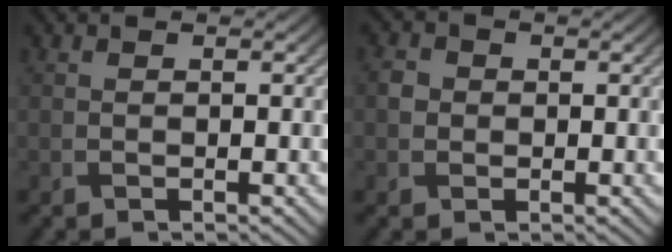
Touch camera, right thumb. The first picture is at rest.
{"total": 1.8, "force": [0.1, 1.7, 0.5], "torque": [-0.010, -0.001, 0.000]}